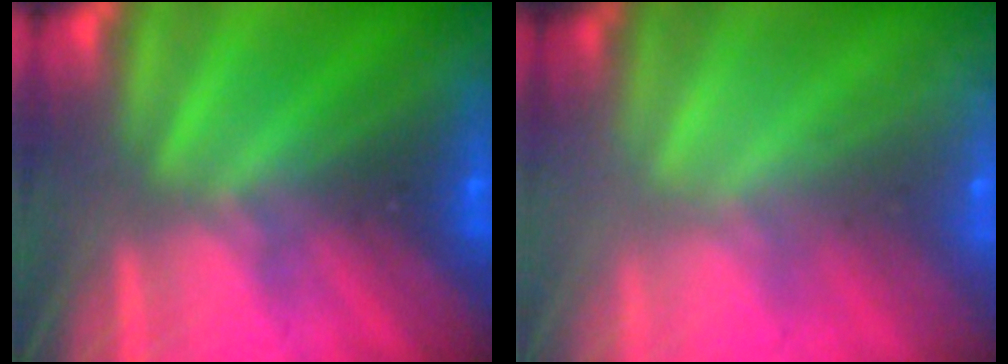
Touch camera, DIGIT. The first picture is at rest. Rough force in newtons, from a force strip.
{"total": 7.4}